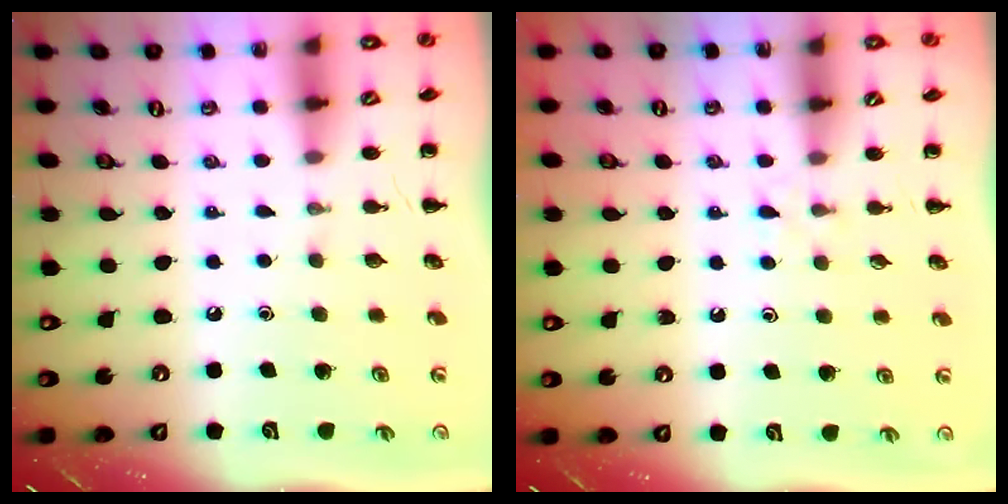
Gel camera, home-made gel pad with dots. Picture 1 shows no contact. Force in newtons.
{"total": 2.9, "press": 2.6, "slide": 1.3}